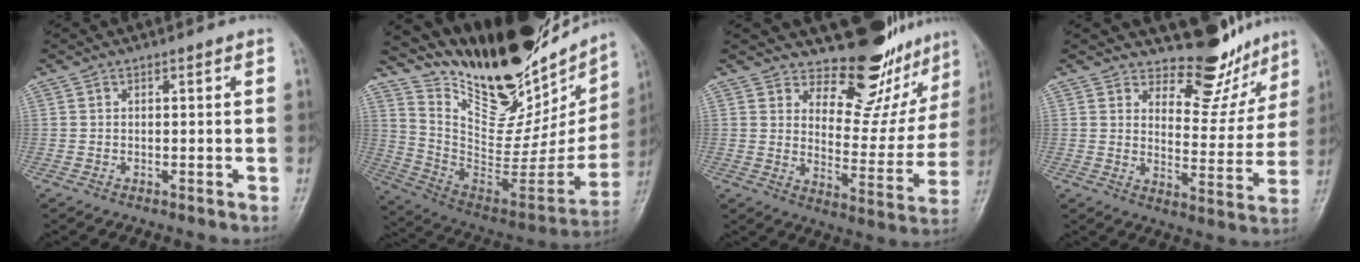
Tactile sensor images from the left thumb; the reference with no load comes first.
{"total": 31.3, "force": [24.4, 11.4, 16.0], "torque": [-0.221, -0.112, 0.383]}
{"total": 15.2, "force": [13.2, 6.2, 4.4], "torque": [-0.006, -0.117, 0.173]}
{"total": 10.7, "force": [9.3, 4.6, 2.5], "torque": [0.005, -0.083, 0.129]}